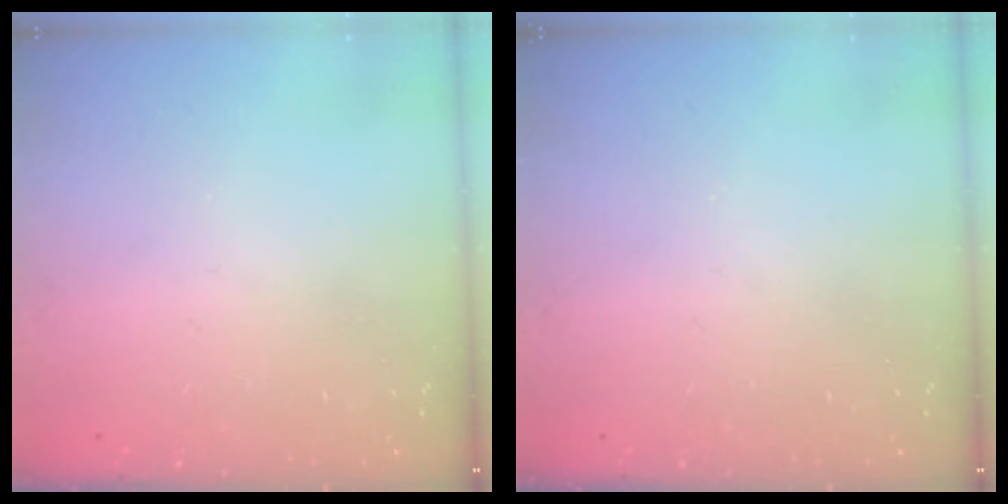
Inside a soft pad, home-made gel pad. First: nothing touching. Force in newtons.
{"total": 0.0}